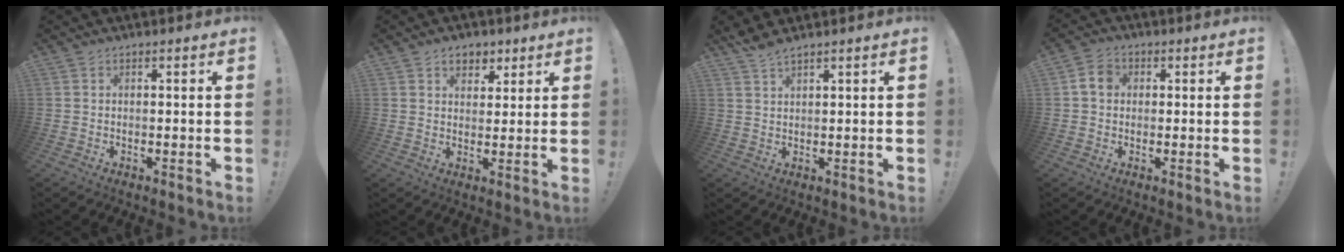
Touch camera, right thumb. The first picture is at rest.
{"total": 5.5, "force": [3.2, 4.1, 1.8], "torque": [-0.011, -0.016, 0.057]}
{"total": 3.2, "force": [2.8, 0.3, 1.6], "torque": [-0.037, -0.013, 0.052]}
{"total": 5.1, "force": [0.8, 4.3, 2.7], "torque": [-0.042, 0.011, 0.017]}